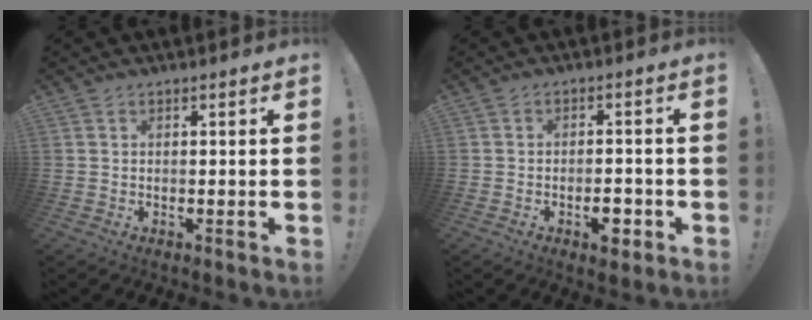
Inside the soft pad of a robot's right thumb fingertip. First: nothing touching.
{"total": 5.3, "force": [-2.6, 2.9, 3.6], "torque": [-0.042, 0.014, -0.043]}